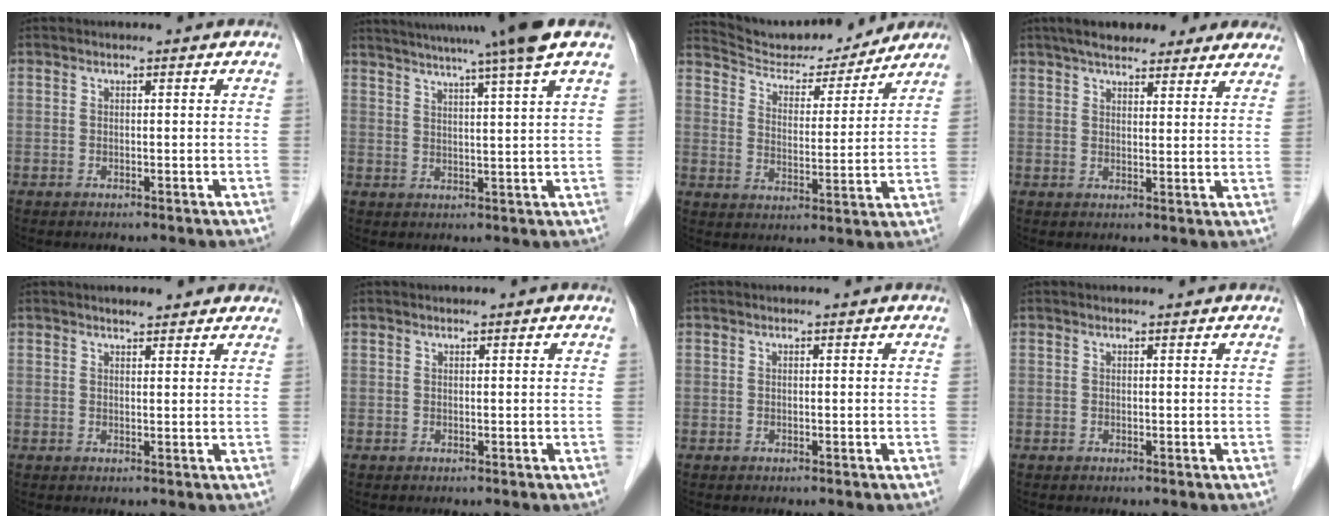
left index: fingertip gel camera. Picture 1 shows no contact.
{"total": 14.1, "force": [11.5, -2.3, 7.9], "torque": [-0.133, -0.006, 0.155]}
{"total": 14.2, "force": [13.6, 2.6, 3.2], "torque": [-0.050, 0.001, 0.208]}
{"total": 15.1, "force": [12.4, 4.2, 7.5], "torque": [-0.095, 0.036, 0.160]}
{"total": 3.7, "force": [3.3, 1.0, 1.5], "torque": [-0.017, 0.017, 0.040]}
{"total": 0.0}
{"total": 0.0}
{"total": 0.0}